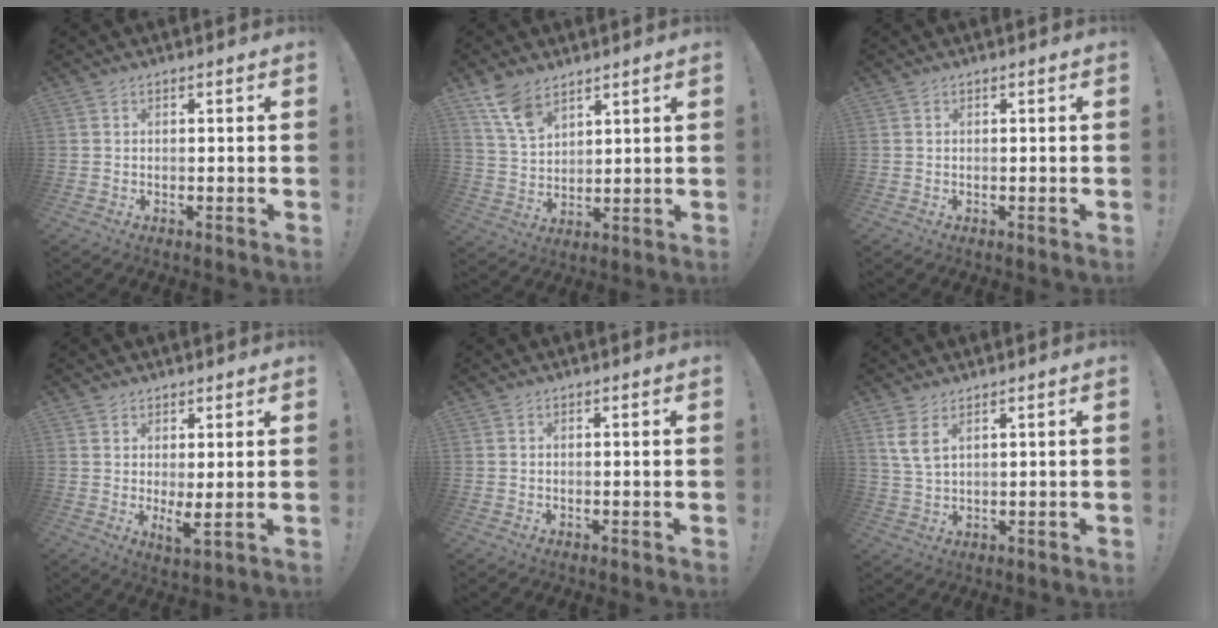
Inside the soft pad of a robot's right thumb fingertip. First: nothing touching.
{"total": 9.6, "force": [6.9, 4.9, 4.6], "torque": [-0.087, -0.035, 0.135]}
{"total": 0.0}
{"total": 4.1, "force": [1.5, 0.5, 3.7], "torque": [-0.046, -0.026, 0.030]}
{"total": 0.0}
{"total": 5.2, "force": [2.9, 1.9, 3.9], "torque": [-0.072, -0.013, 0.054]}